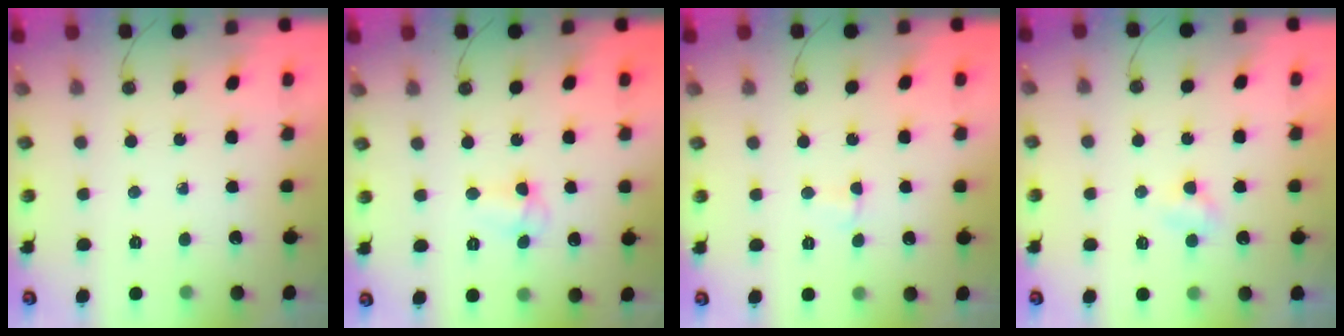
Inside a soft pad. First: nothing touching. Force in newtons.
{"total": 3.5, "press": 3.5, "slide": 0.3}
{"total": 4.6, "press": 3.1, "slide": 3.4}
{"total": 2.0, "press": 2.0, "slide": 0.3}